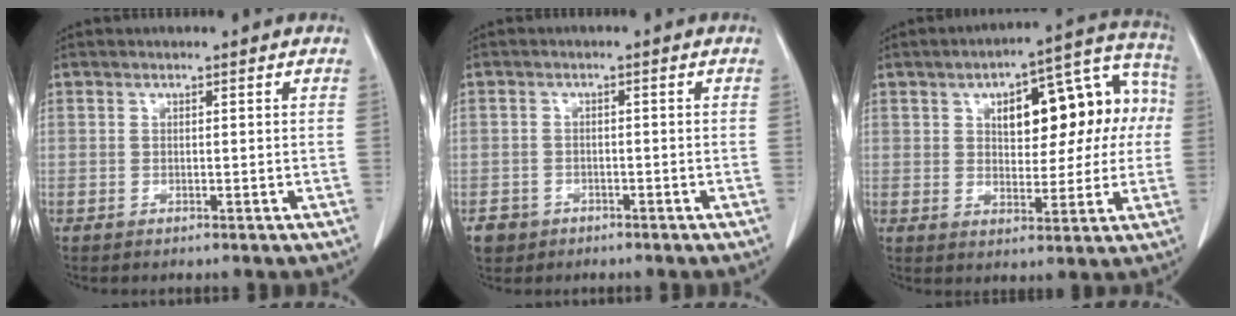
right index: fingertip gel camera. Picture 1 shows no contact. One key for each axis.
{"total": 3.0, "fx": -1.7, "fy": 2.4, "fz": 0.0, "tx": -0.002, "ty": 0.010, "tz": -0.030}
{"total": 15.3, "fx": 2.8, "fy": 6.8, "fz": 13.4, "tx": -0.166, "ty": 0.053, "tz": 0.042}